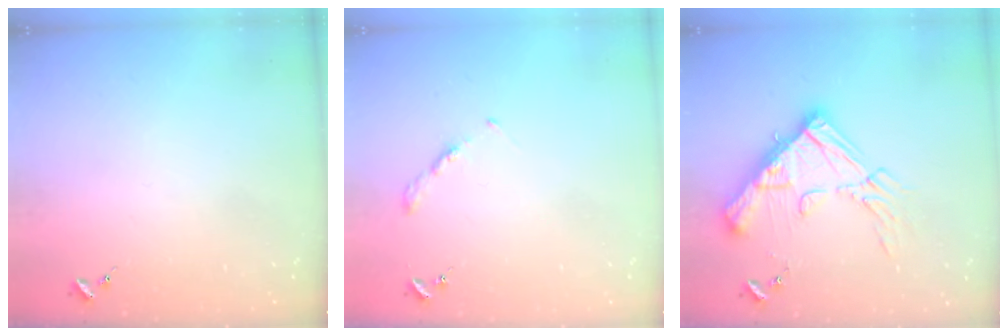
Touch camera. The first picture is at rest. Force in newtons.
{"total": 3.2, "press": 3.2, "slide": 0.4}
{"total": 20.5, "press": 20.3, "slide": 2.3}